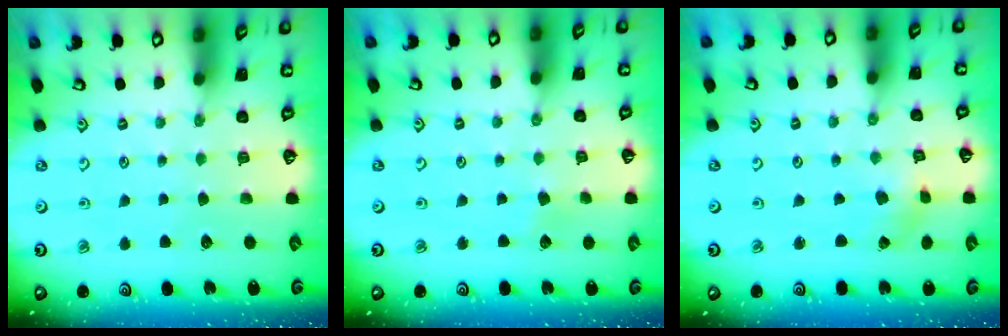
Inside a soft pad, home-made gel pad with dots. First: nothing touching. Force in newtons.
{"total": 2.9, "press": 2.9, "slide": 0.3}
{"total": 0.5, "press": 0.5, "slide": 0.2}